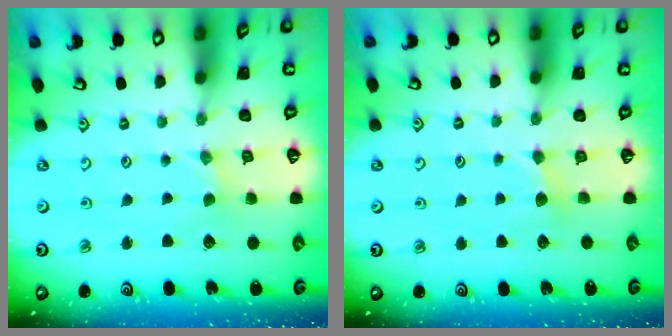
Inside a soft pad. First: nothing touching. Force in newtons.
{"total": 2.5, "press": 2.4, "slide": 0.2}